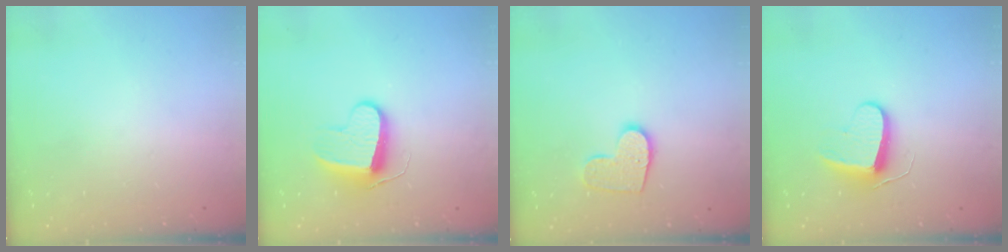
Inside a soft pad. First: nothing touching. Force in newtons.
{"total": 9.2, "press": 9.2, "slide": 0.2}
{"total": 10.9, "press": 10.9, "slide": 0.5}
{"total": 8.9, "press": 8.9, "slide": 0.7}